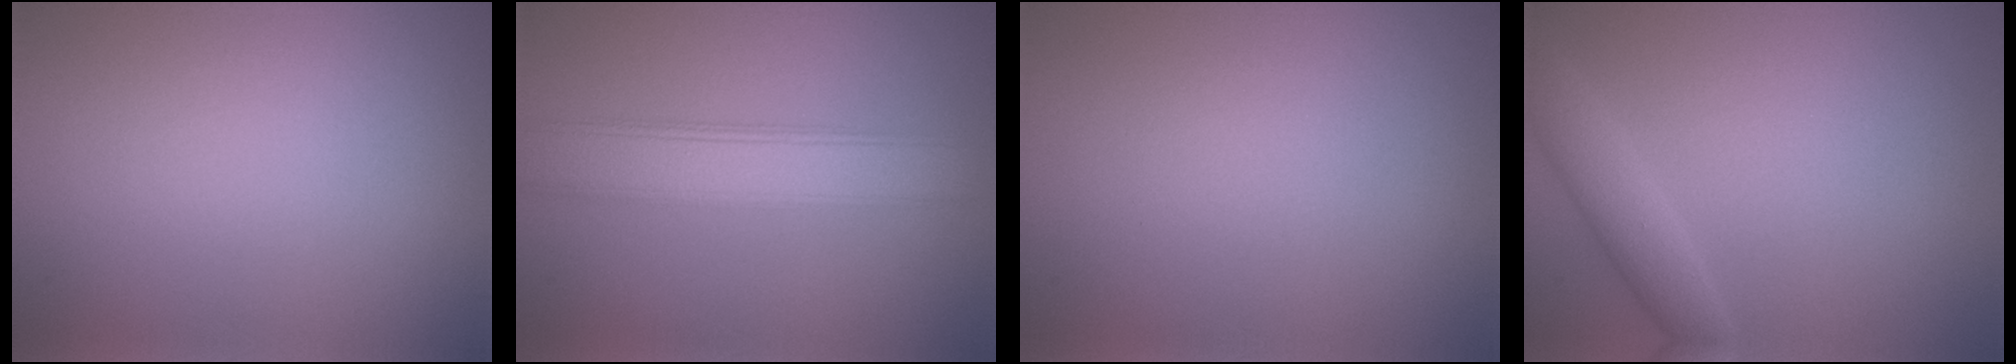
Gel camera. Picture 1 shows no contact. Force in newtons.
{"total": 5.4, "press": 5.4, "slide": 0.2}
{"total": 0.0}
{"total": 2.6, "press": 2.6, "slide": 0.1}